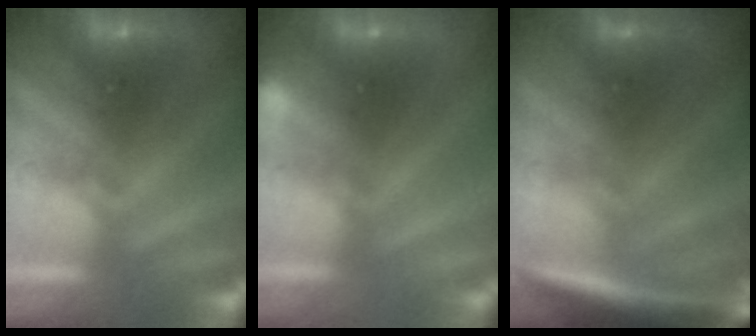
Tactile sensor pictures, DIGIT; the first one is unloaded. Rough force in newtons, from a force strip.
{"total": 3.3}
{"total": 6.1}